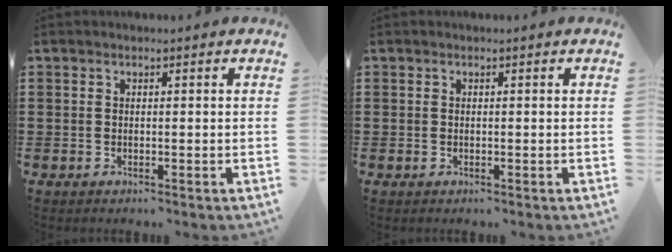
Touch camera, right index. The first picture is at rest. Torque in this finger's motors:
{"motor_torque": [1.16, 0.98, 0.05, 0.00]}